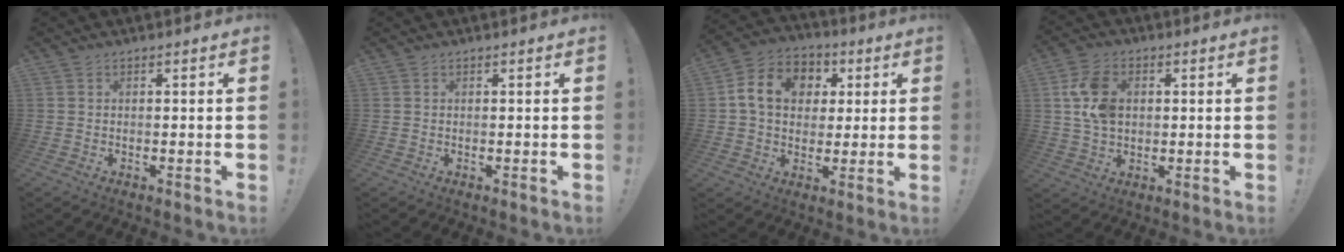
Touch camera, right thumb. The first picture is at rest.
{"total": 0.0}
{"total": 13.5, "force": [3.3, 10.9, 7.3], "torque": [-0.115, 0.010, 0.068]}
{"total": 10.7, "force": [2.1, 7.6, 7.1], "torque": [-0.135, 0.010, 0.042]}